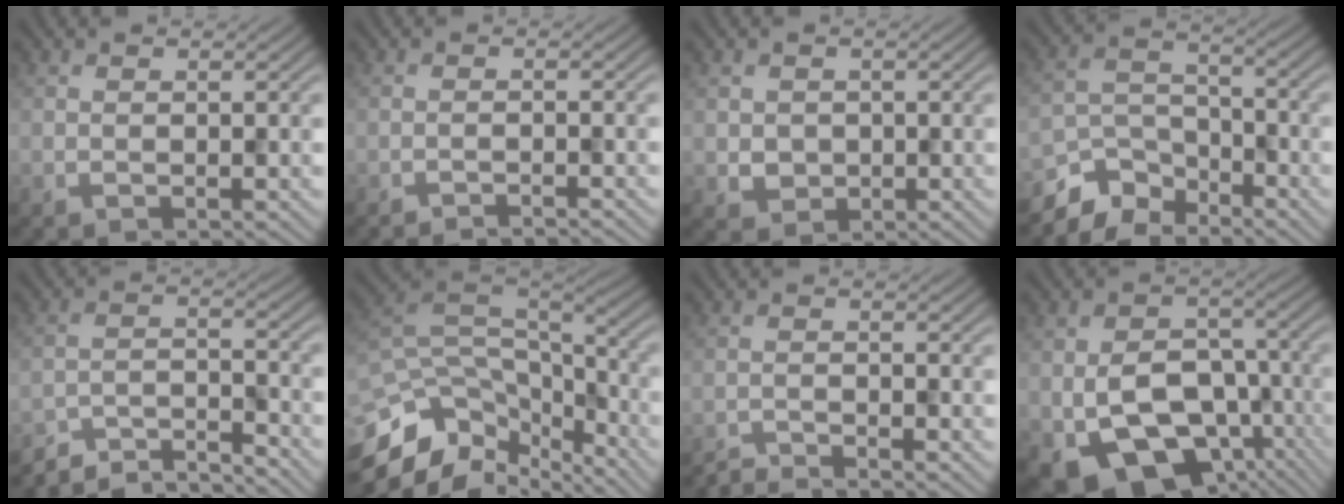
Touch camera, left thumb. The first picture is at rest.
{"total": 1.9, "force": [-1.7, 0.1, 0.7], "torque": [-0.007, 0.002, -0.033]}
{"total": 2.5, "force": [0.2, 2.3, 0.8], "torque": [-0.028, -0.008, 0.002]}
{"total": 7.1, "force": [-5.9, 3.4, 2.1], "torque": [-0.045, -0.001, -0.128]}
{"total": 6.5, "force": [-6.2, 0.9, 1.8], "torque": [-0.035, 0.000, -0.114]}
{"total": 12.5, "force": [-8.2, 5.9, 7.4], "torque": [-0.192, -0.016, -0.133]}
{"total": 2.3, "force": [-2.3, 0.0, 0.6], "torque": [-0.008, -0.002, -0.052]}
{"total": 14.4, "force": [-5.5, 9.7, 9.1], "torque": [-0.162, -0.025, -0.081]}